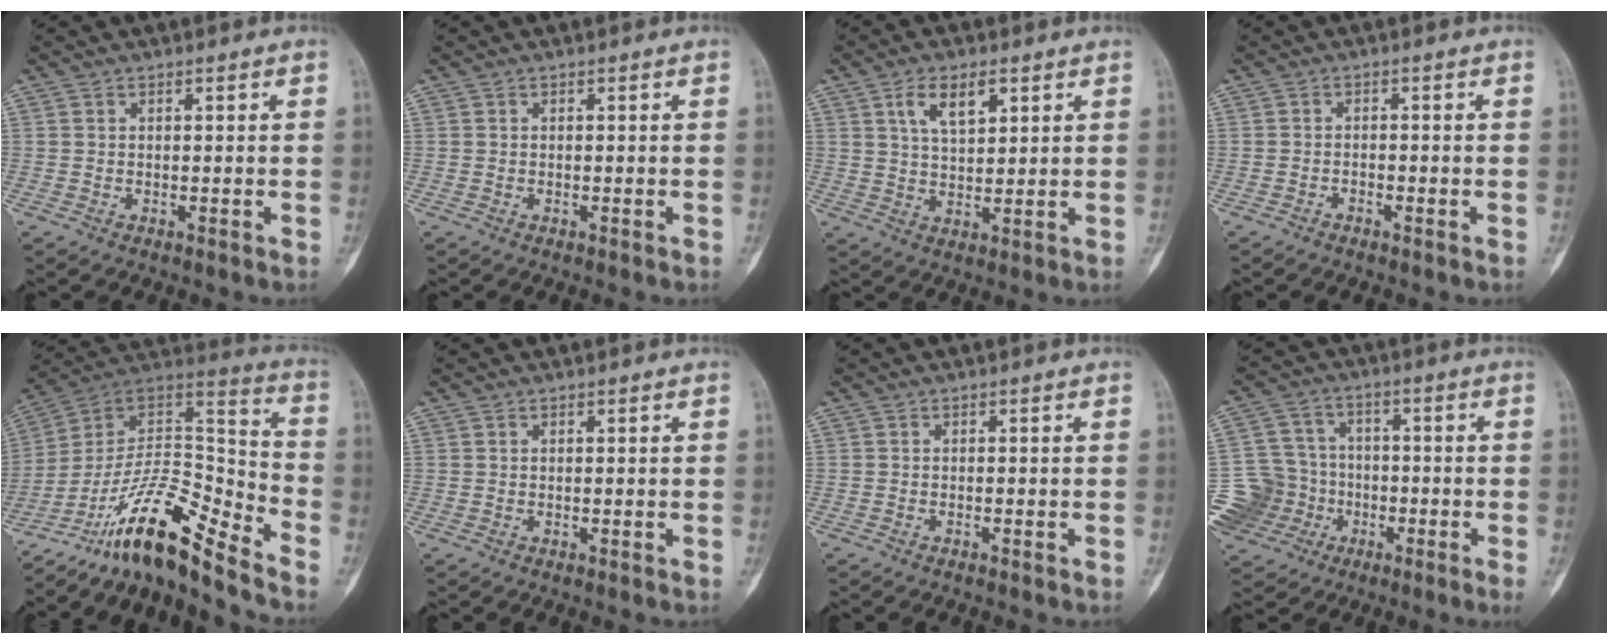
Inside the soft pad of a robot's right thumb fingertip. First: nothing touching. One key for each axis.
{"total": 0.0}
{"total": 7.0, "fx": 3.4, "fy": 3.4, "fz": 5.1, "tx": -0.081, "ty": -0.014, "tz": 0.063}
{"total": 1.0, "fx": -0.8, "fy": 0.4, "fz": 0.3, "tx": -0.010, "ty": 0.007, "tz": -0.016}
{"total": 18.7, "fx": -14.5, "fy": 3.5, "fz": 11.2, "tx": -0.179, "ty": 0.119, "tz": -0.256}
{"total": 0.0}
{"total": 0.9, "fx": -0.7, "fy": 0.1, "fz": 0.5, "tx": -0.012, "ty": 0.003, "tz": -0.006}
{"total": 11.9, "fx": -4.8, "fy": 10.4, "fz": 3.2, "tx": -0.059, "ty": 0.047, "tz": -0.083}